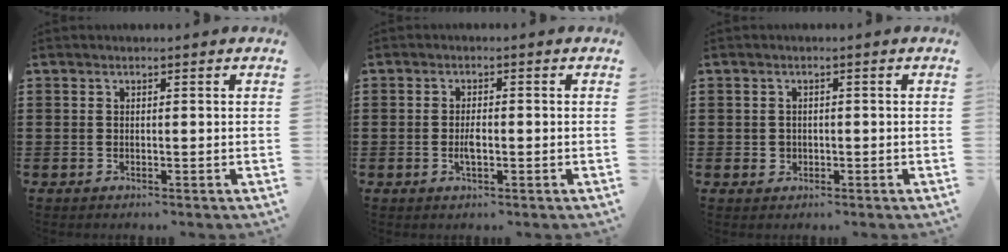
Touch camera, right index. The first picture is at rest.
{"total": 2.4, "force": [-0.6, 0.9, 2.1], "torque": [-0.039, 0.002, -0.010]}
{"total": 1.3, "force": [-0.3, 1.2, 0.3], "torque": [-0.010, 0.005, -0.007]}